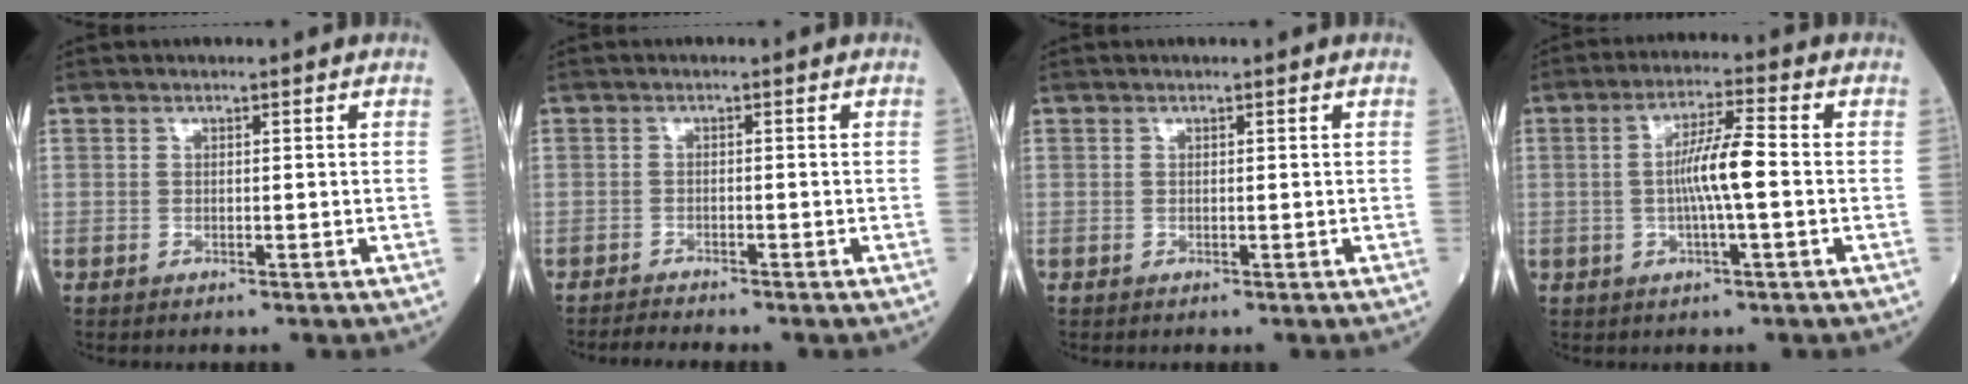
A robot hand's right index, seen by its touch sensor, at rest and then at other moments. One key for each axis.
{"total": 1.9, "fx": -1.9, "fy": -0.6, "fz": 0.1, "tx": -0.009, "ty": -0.010, "tz": -0.037}
{"total": 0.0}
{"total": 6.9, "fx": -0.5, "fy": 0.2, "fz": 6.9, "tx": -0.128, "ty": 0.005, "tz": -0.013}